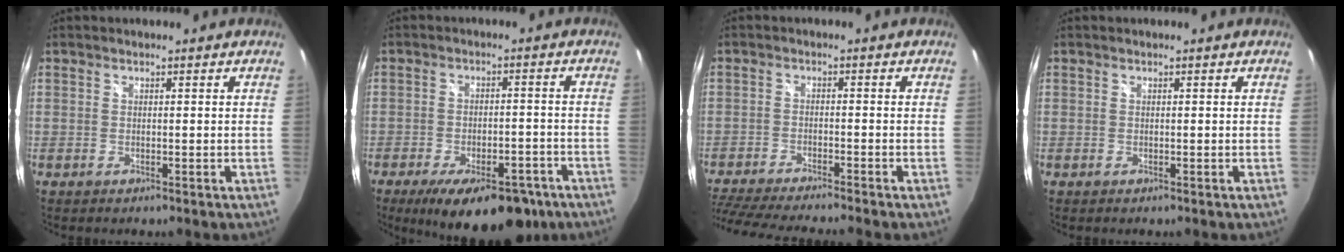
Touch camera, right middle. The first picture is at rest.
{"total": 15.9, "force": [-10.8, 6.3, 9.8], "torque": [-0.167, -0.020, -0.146]}
{"total": 12.2, "force": [-10.9, -0.1, 5.5], "torque": [-0.132, -0.029, -0.184]}
{"total": 0.0}